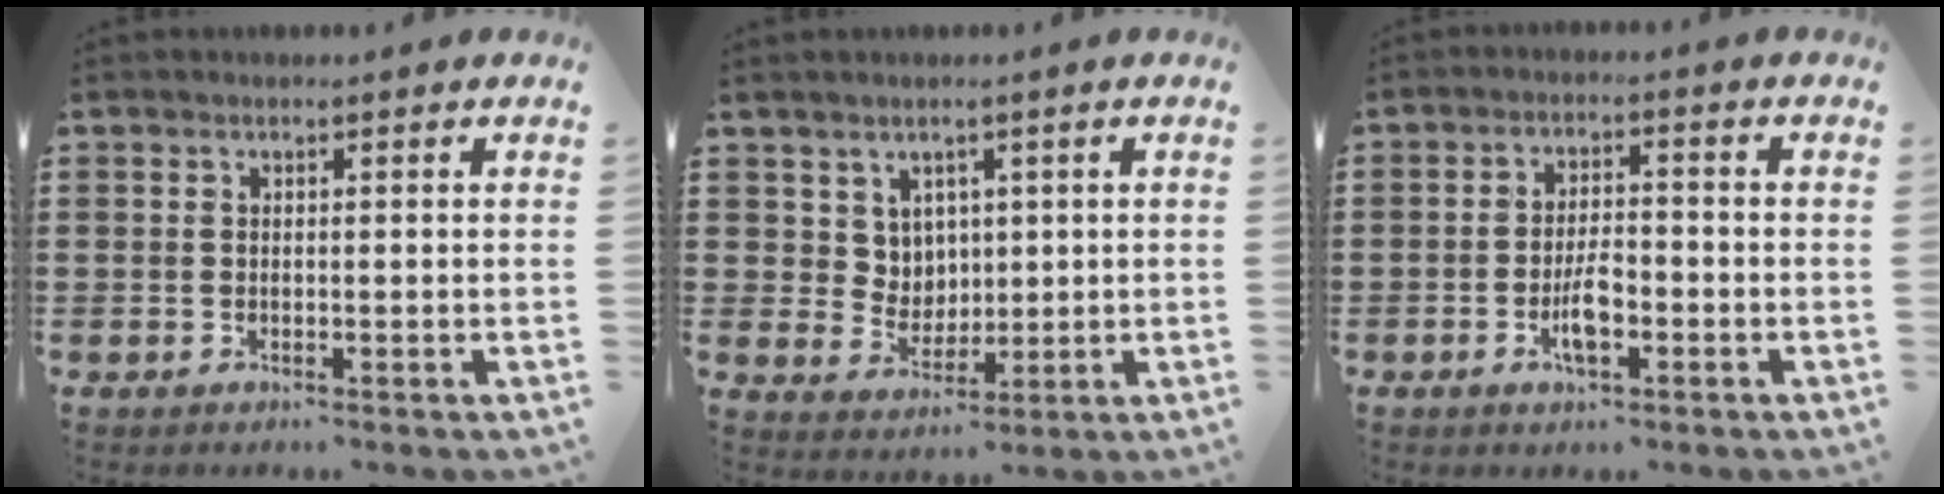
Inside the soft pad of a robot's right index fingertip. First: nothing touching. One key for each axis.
{"total": 4.3, "fx": 2.4, "fy": 3.5, "fz": 0.7, "tx": -0.032, "ty": 0.003, "tz": 0.044}
{"total": 4.8, "fx": -1.8, "fy": 1.7, "fz": 4.2, "tx": -0.085, "ty": 0.002, "tz": -0.035}